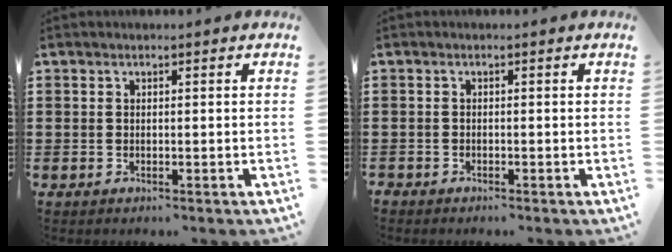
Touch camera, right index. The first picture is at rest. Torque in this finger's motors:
{"motor_torque": [-1.79, 0.34, -0.88, -0.22]}